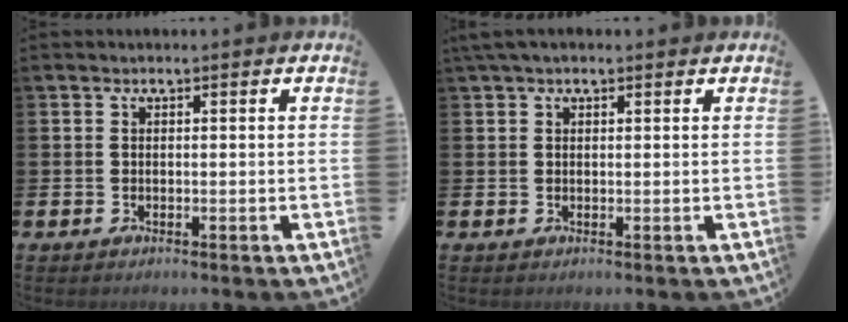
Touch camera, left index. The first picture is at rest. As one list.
[{"total": 1.6, "force": [1.1, 0.6, 1.0], "torque": [-0.011, 0.003, 0.018]}]